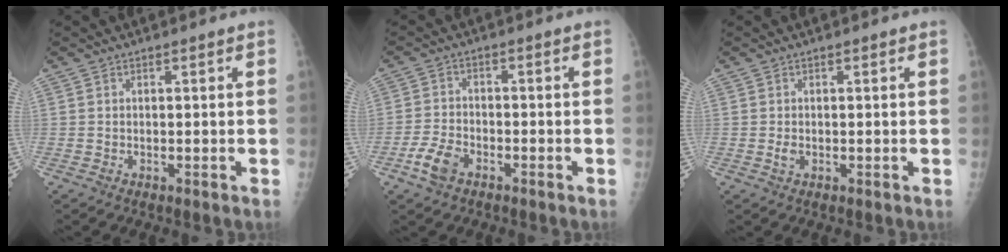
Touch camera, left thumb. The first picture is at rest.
{"total": 5.5, "force": [-3.1, 3.2, 3.2], "torque": [-0.065, 0.014, -0.059]}
{"total": 1.3, "force": [-0.2, 0.9, 0.9], "torque": [-0.015, -0.001, -0.003]}